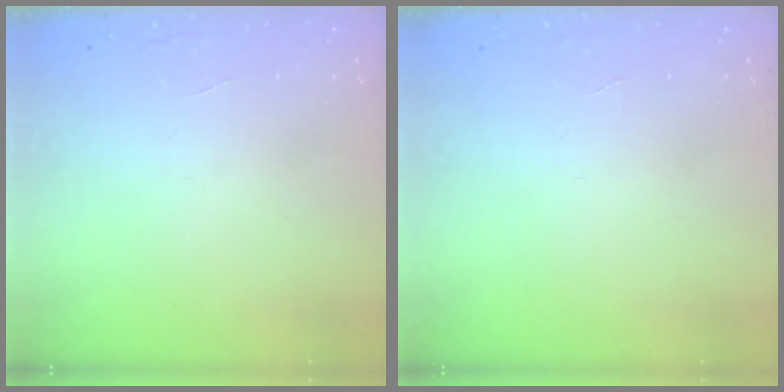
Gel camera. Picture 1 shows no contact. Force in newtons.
{"total": 0.0}